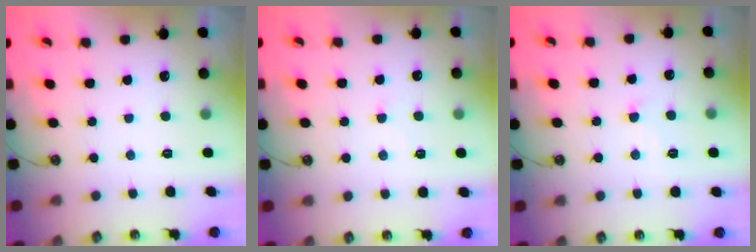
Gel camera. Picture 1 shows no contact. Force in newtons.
{"total": 1.0, "press": 1.0, "slide": 0.2}
{"total": 0.8, "press": 0.6, "slide": 0.5}